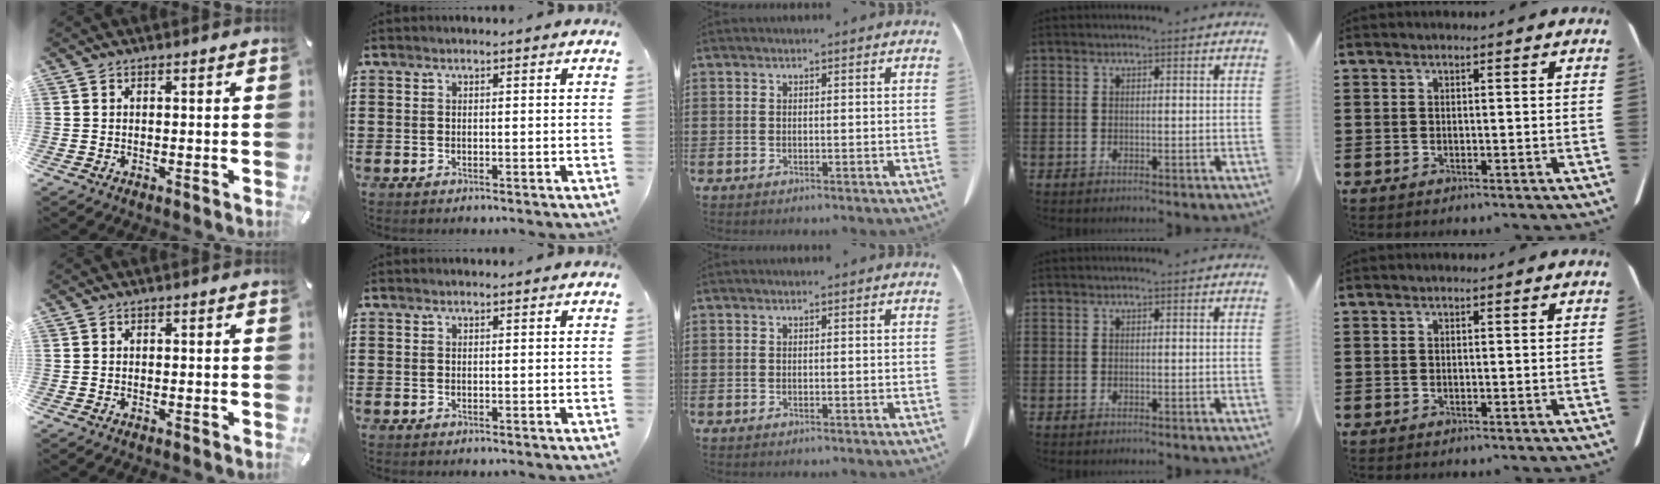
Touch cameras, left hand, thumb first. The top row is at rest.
{}